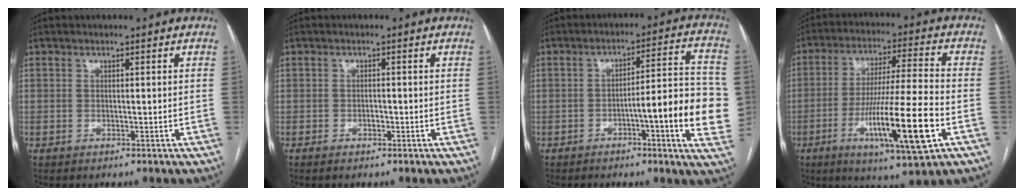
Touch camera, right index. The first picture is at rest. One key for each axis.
{"total": 1.1, "fx": -0.6, "fy": 0.7, "fz": 0.6, "tx": -0.009, "ty": 0.003, "tz": -0.007}
{"total": 13.4, "fx": -3.0, "fy": 1.4, "fz": 13.0, "tx": -0.157, "ty": 0.017, "tz": -0.040}
{"total": 16.1, "fx": -5.7, "fy": 0.0, "fz": 15.1, "tx": -0.273, "ty": -0.020, "tz": -0.095}